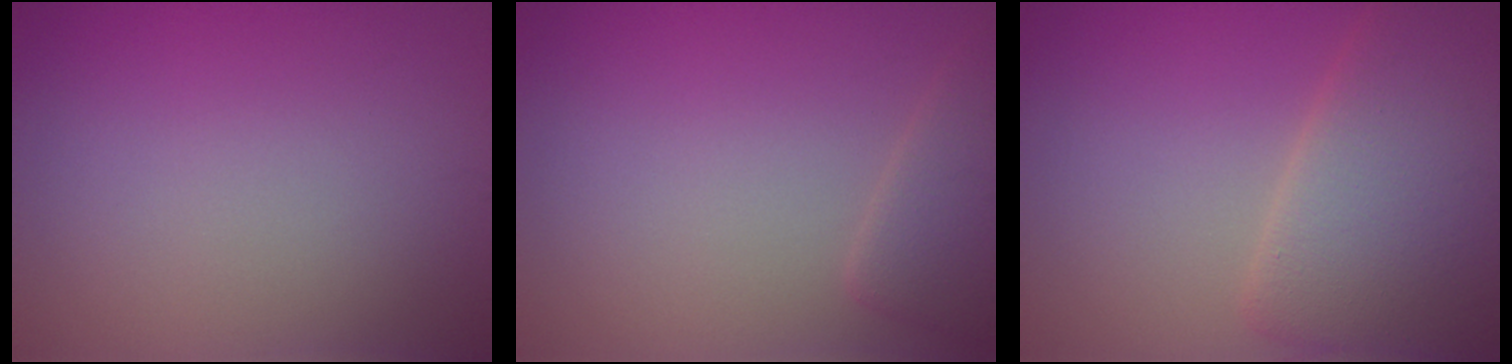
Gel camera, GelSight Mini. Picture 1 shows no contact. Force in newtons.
{"total": 2.6, "press": 2.6, "slide": 0.3}
{"total": 9.1, "press": 9.1, "slide": 0.3}